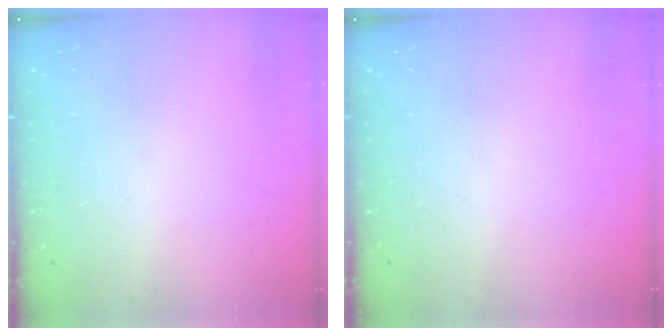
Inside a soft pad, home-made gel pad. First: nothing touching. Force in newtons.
{"total": 0.0}